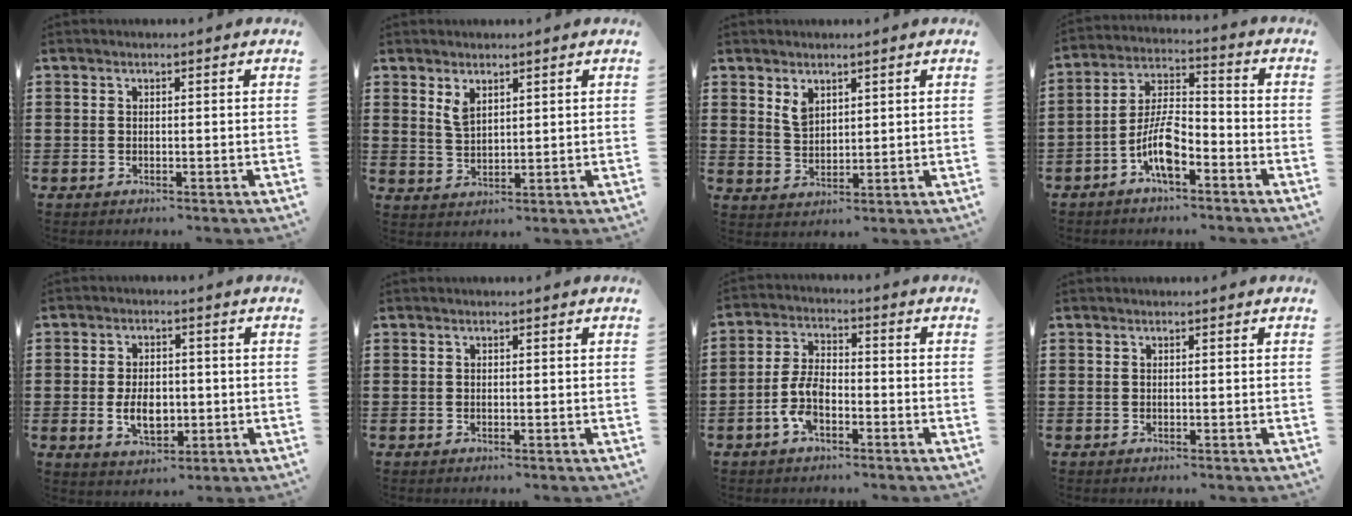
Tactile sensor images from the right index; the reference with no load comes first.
{"total": 2.9, "force": [1.9, 1.5, 1.6], "torque": [-0.037, 0.003, 0.035]}
{"total": 3.0, "force": [2.0, 1.8, 1.4], "torque": [-0.034, 0.004, 0.039]}
{"total": 7.9, "force": [-4.0, 2.9, 6.2], "torque": [-0.139, -0.001, -0.077]}
{"total": 5.7, "force": [-0.8, 3.5, 4.4], "torque": [-0.076, -0.005, -0.018]}
{"total": 0.0}
{"total": 6.3, "force": [-2.7, 3.0, 4.9], "torque": [-0.126, -0.004, -0.058]}
{"total": 0.0}